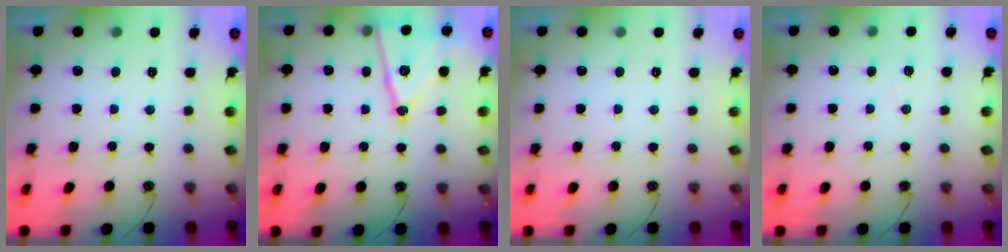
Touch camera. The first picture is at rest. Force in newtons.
{"total": 14.6, "press": 14.2, "slide": 3.4}
{"total": 0.0}
{"total": 3.0, "press": 2.2, "slide": 2.1}